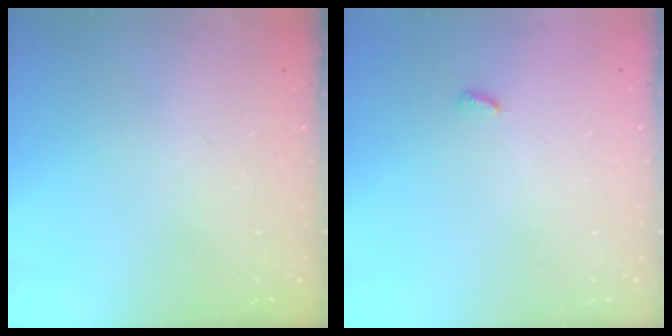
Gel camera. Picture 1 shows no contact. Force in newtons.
{"total": 3.2, "press": 3.2, "slide": 0.5}